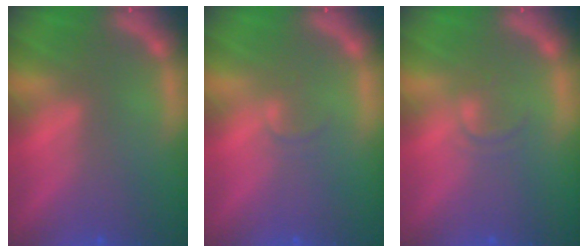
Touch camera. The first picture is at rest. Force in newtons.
{"total": 1.0}
{"total": 1.4}